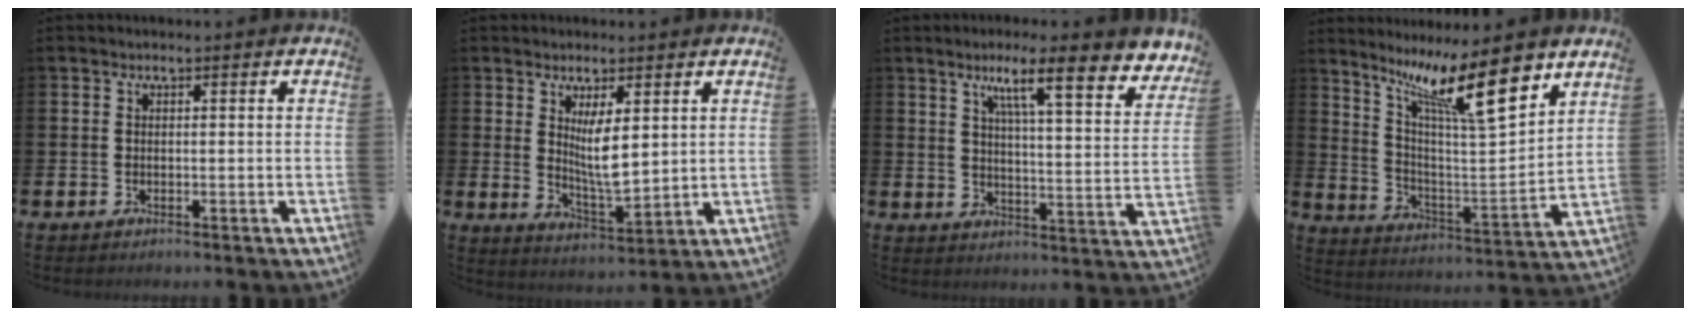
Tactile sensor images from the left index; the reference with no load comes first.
{"total": 5.5, "force": [2.6, 1.6, 4.6], "torque": [-0.068, -0.028, 0.041]}
{"total": 9.4, "force": [6.8, 1.6, 6.3], "torque": [-0.101, -0.047, 0.105]}
{"total": 14.1, "force": [9.7, 3.1, 9.8], "torque": [-0.181, -0.047, 0.160]}